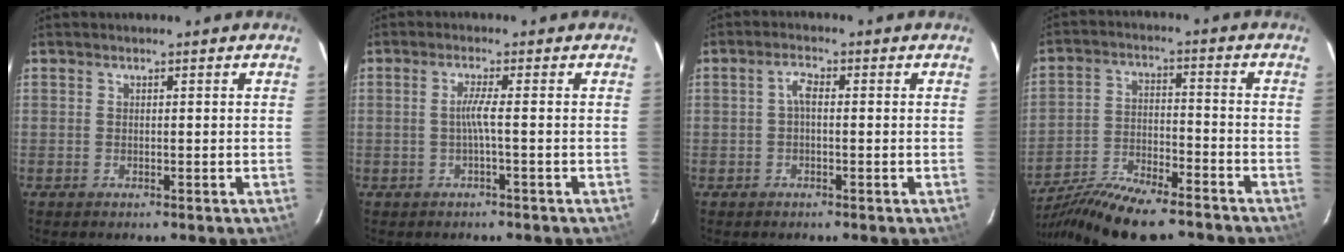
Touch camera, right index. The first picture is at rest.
{"total": 2.3, "force": [-0.7, -0.8, 2.1], "torque": [-0.043, -0.002, -0.011]}
{"total": 2.1, "force": [-0.2, 0.9, 1.9], "torque": [-0.040, 0.010, -0.004]}
{"total": 17.9, "force": [-15.3, 4.0, 8.5], "torque": [-0.173, -0.029, -0.253]}